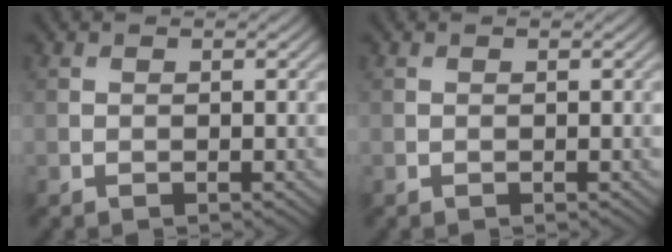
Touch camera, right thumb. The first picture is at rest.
{"total": 0.0}